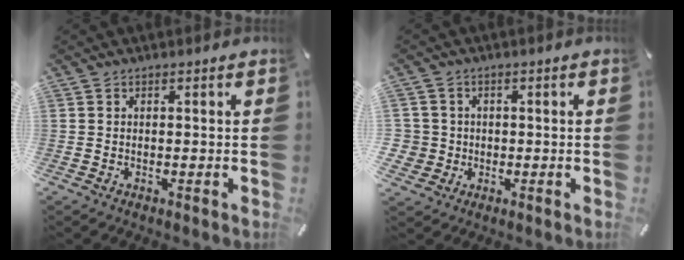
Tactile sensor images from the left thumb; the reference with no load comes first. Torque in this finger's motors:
{"motor_torque": [0.13, 0.16, 0.67, 0.30, 0.06]}